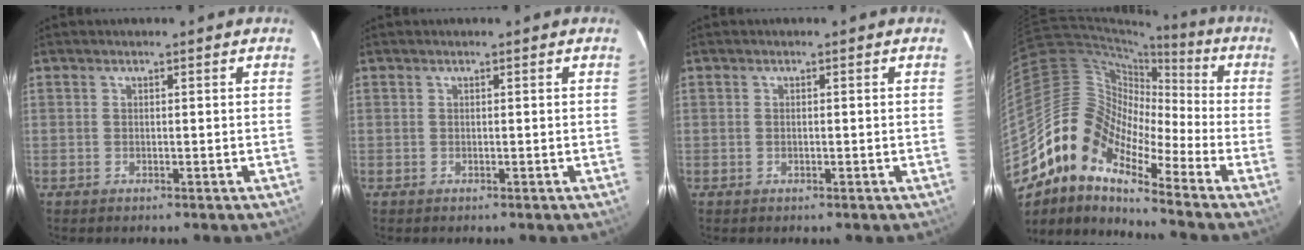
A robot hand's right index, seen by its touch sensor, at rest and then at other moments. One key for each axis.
{"total": 0.0}
{"total": 0.0}
{"total": 13.3, "fx": -9.3, "fy": 6.0, "fz": 7.4, "tx": -0.115, "ty": 0.014, "tz": -0.201}